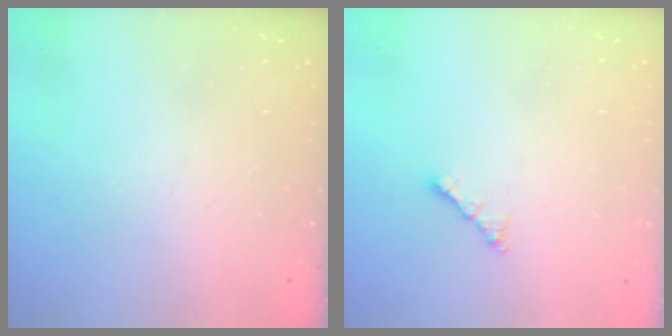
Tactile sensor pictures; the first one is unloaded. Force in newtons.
{"total": 1.8, "press": 1.8, "slide": 0.5}